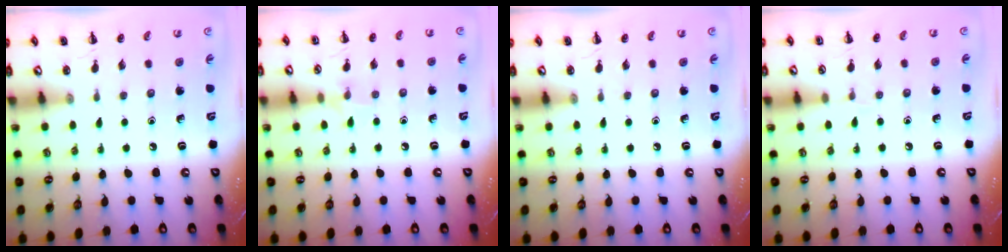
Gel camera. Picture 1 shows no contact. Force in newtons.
{"total": 5.2, "press": 5.0, "slide": 1.4}
{"total": 0.0}
{"total": 3.1, "press": 2.9, "slide": 1.1}